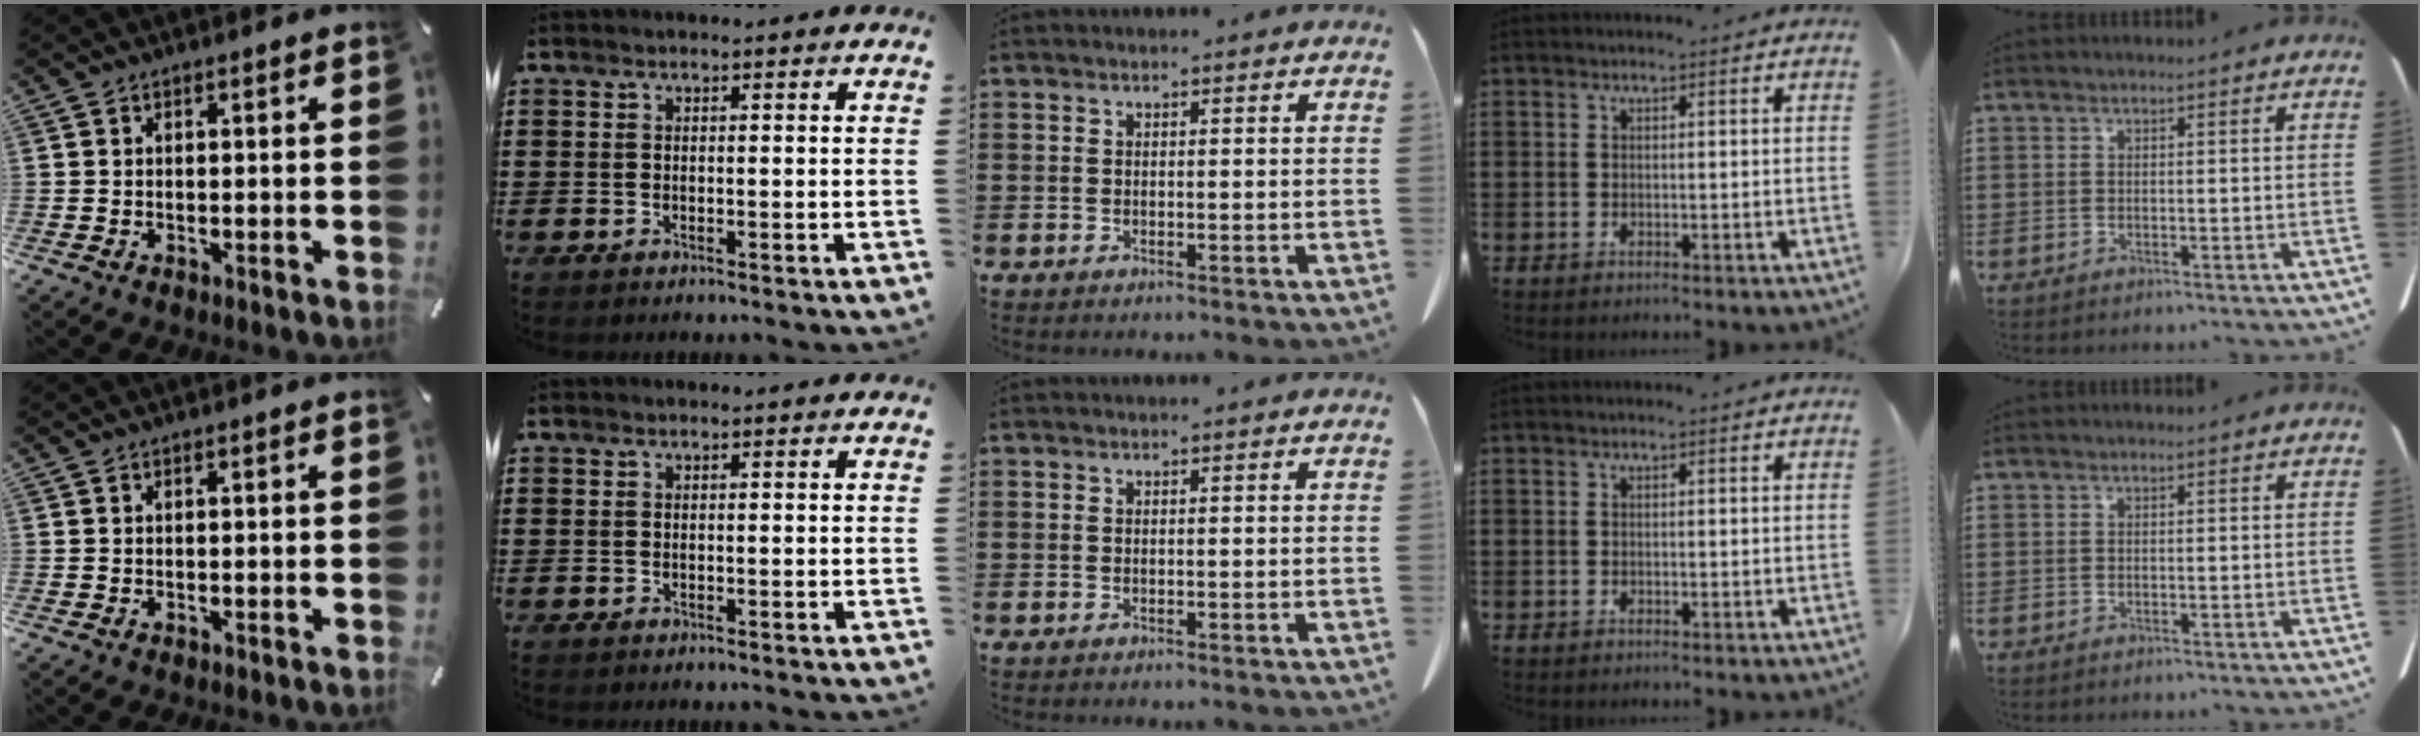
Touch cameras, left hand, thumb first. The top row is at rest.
{}